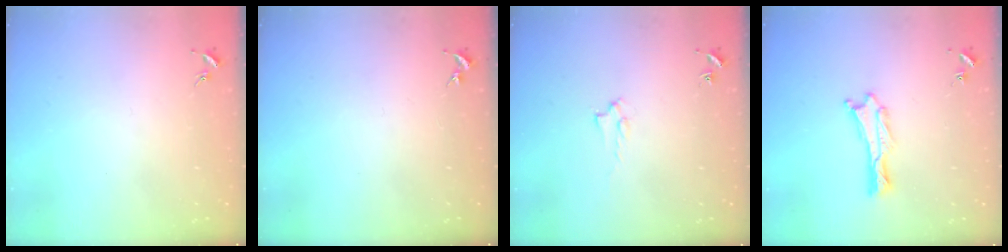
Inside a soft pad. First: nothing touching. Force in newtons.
{"total": 0.0}
{"total": 1.4, "press": 1.4, "slide": 0.2}
{"total": 0.6, "press": 0.6, "slide": 0.2}